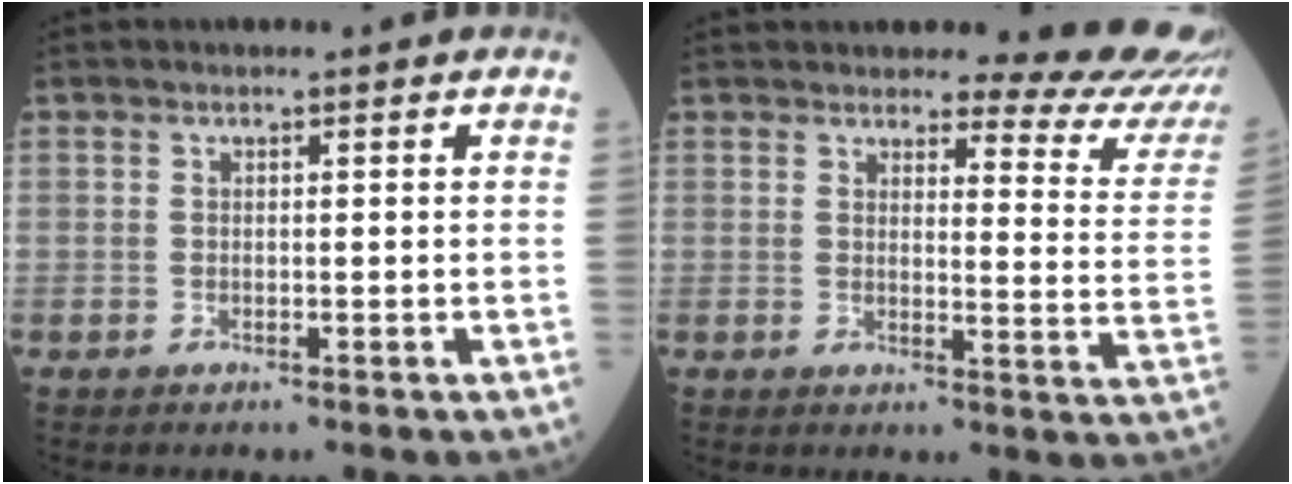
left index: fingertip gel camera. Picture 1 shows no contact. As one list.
[{"total": 15.0, "force": [14.4, 0.8, 3.9], "torque": [-0.034, -0.103, 0.141]}]